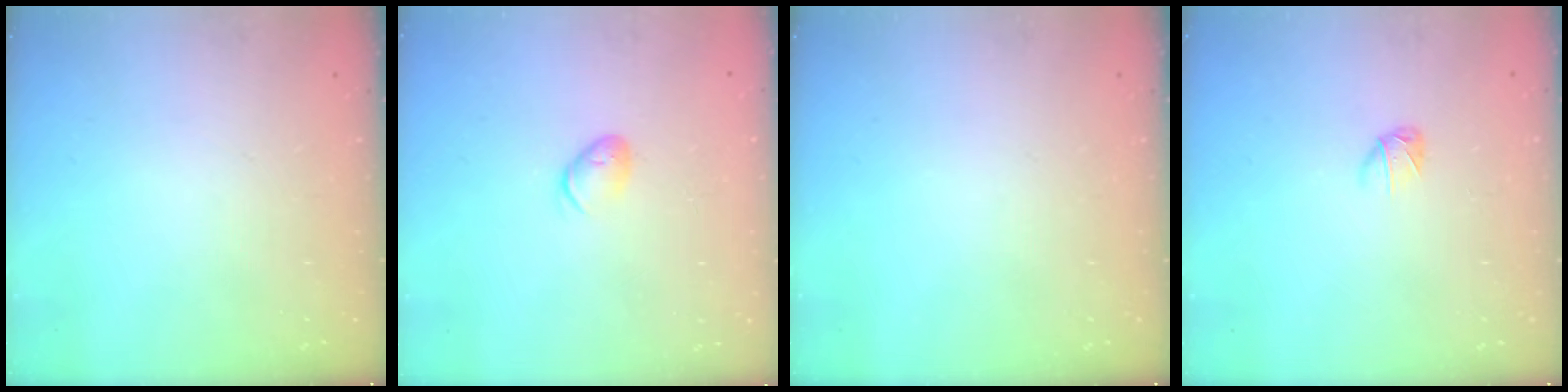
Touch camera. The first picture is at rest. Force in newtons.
{"total": 5.7, "press": 5.6, "slide": 0.9}
{"total": 0.0}
{"total": 3.0, "press": 2.9, "slide": 0.7}